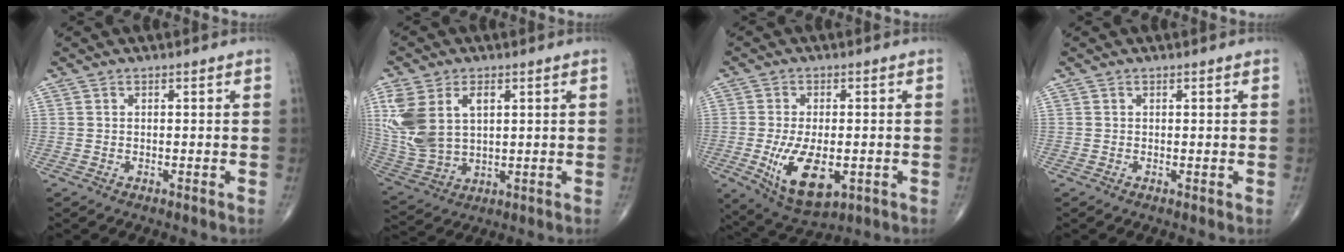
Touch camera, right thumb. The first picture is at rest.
{"total": 14.6, "force": [3.9, 8.9, 10.8], "torque": [-0.240, -0.004, 0.091]}
{"total": 11.7, "force": [-2.7, 5.9, 9.8], "torque": [-0.169, -0.013, -0.032]}
{"total": 0.0}